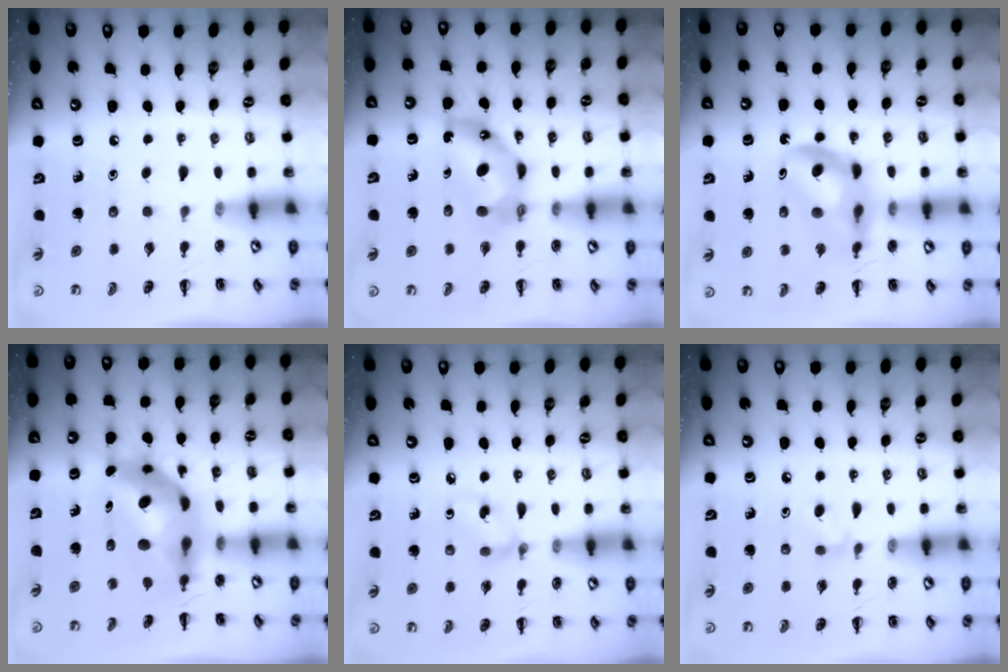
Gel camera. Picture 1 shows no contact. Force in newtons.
{"total": 8.1, "press": 7.8, "slide": 1.9}
{"total": 12.6, "press": 12.0, "slide": 3.5}
{"total": 11.0, "press": 10.4, "slide": 3.4}
{"total": 3.3, "press": 3.3, "slide": 0.3}
{"total": 4.7, "press": 4.5, "slide": 1.6}